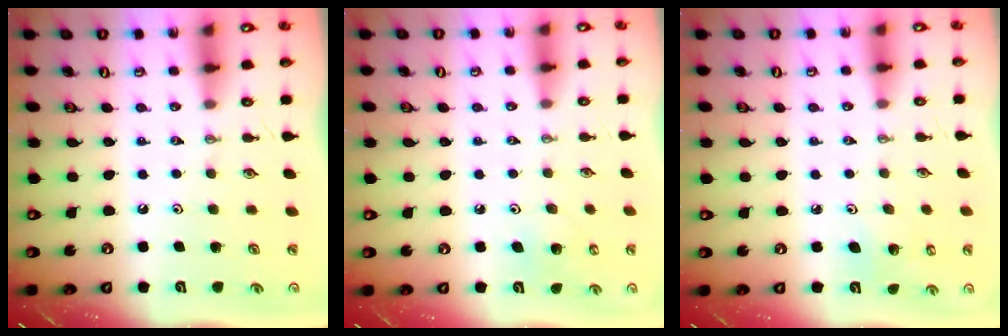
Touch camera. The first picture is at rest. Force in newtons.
{"total": 4.8, "press": 4.7, "slide": 0.4}
{"total": 5.2, "press": 5.1, "slide": 0.9}